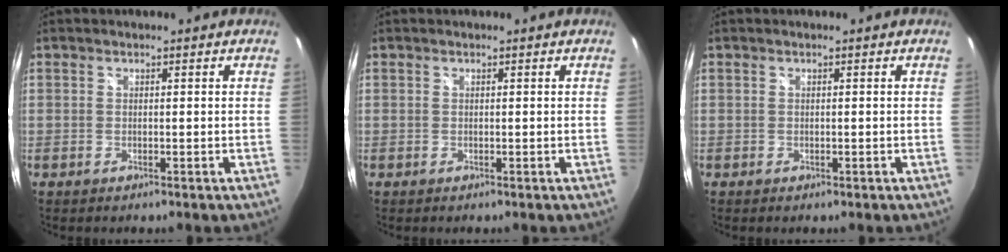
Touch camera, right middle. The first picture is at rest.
{"total": 0.0}
{"total": 0.0}